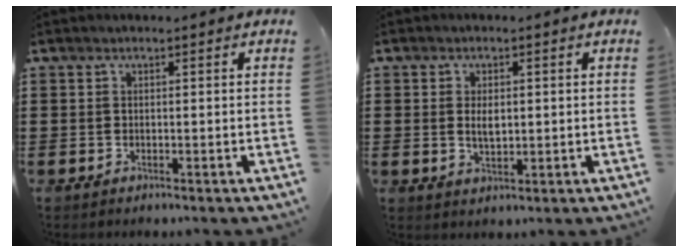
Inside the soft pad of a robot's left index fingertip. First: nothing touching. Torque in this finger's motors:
{"motor_torque": [1.12, 1.02, 0.41, 0.04]}